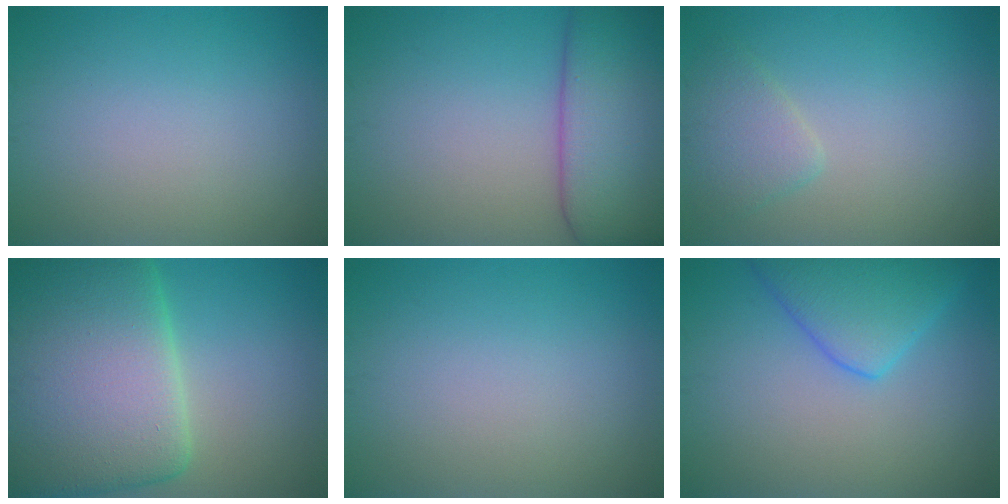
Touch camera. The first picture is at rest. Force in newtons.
{"total": 9.1, "press": 9.1, "slide": 0.7}
{"total": 2.4, "press": 2.4, "slide": 0.2}
{"total": 16.6, "press": 16.6, "slide": 1.0}
{"total": 0.0}
{"total": 5.2, "press": 5.2, "slide": 0.4}